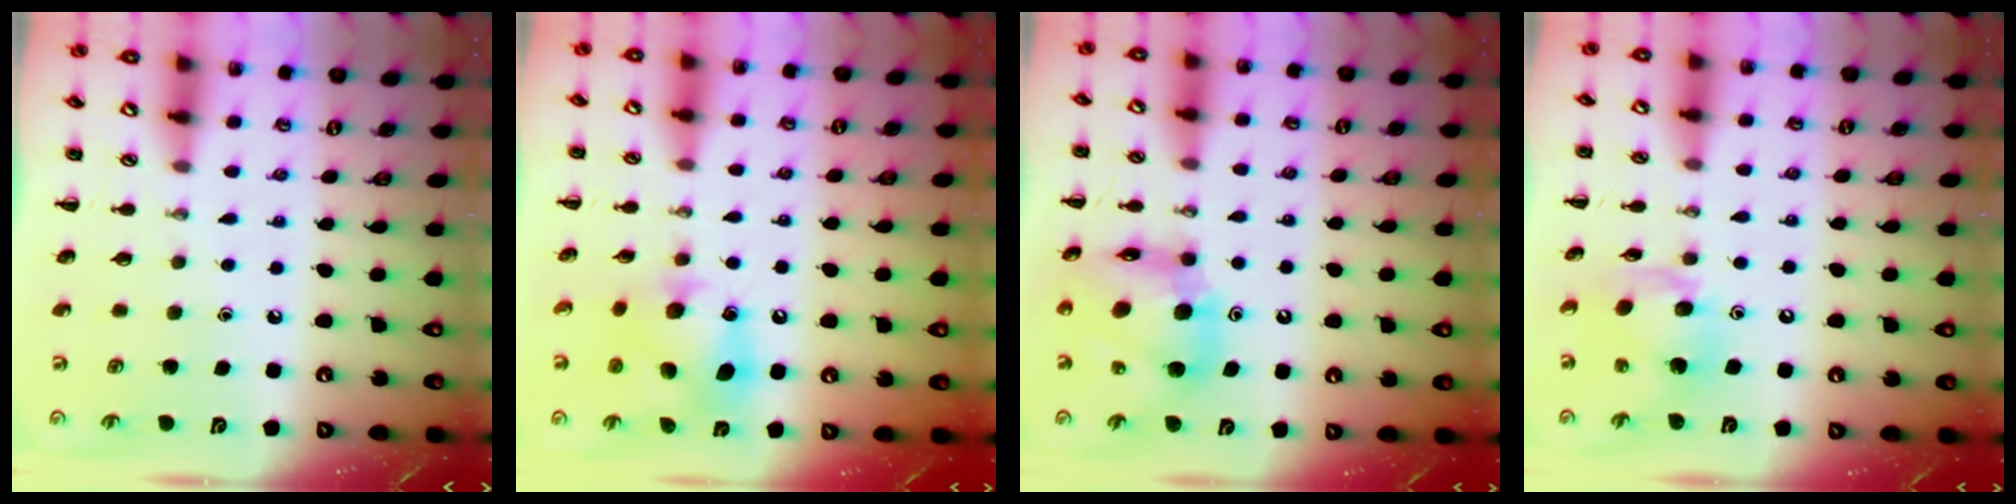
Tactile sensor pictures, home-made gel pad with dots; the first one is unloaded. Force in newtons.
{"total": 11.8, "press": 11.6, "slide": 1.7}
{"total": 13.7, "press": 13.1, "slide": 3.9}
{"total": 13.4, "press": 12.9, "slide": 3.5}